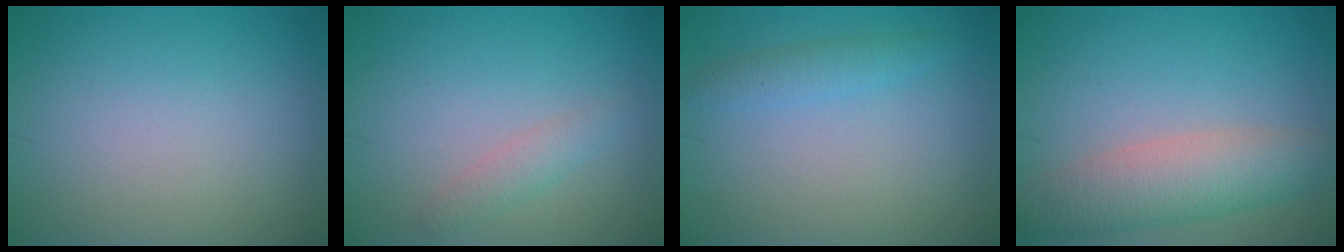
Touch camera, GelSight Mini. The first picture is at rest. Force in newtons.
{"total": 1.6, "press": 1.6, "slide": 0.1}
{"total": 1.7, "press": 1.7, "slide": 0.0}
{"total": 5.4, "press": 5.4, "slide": 0.1}